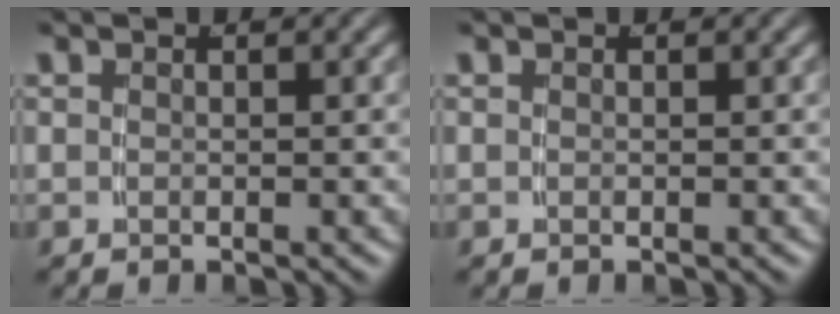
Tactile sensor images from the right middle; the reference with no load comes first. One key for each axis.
{"total": 0.0}